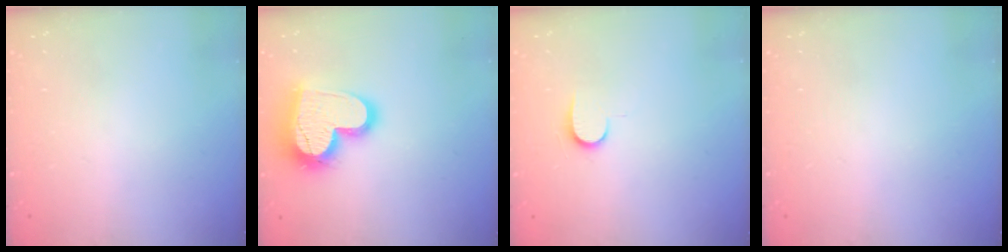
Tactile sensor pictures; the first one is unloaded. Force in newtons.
{"total": 18.6, "press": 18.5, "slide": 1.5}
{"total": 6.9, "press": 6.9, "slide": 0.8}
{"total": 0.0}